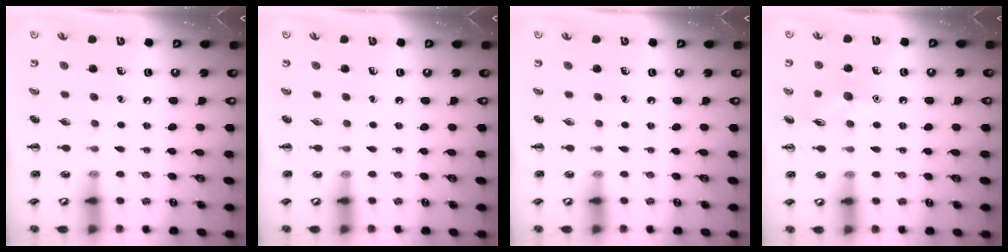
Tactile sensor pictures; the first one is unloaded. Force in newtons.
{"total": 0.0}
{"total": 0.0}
{"total": 7.9, "press": 7.8, "slide": 1.3}